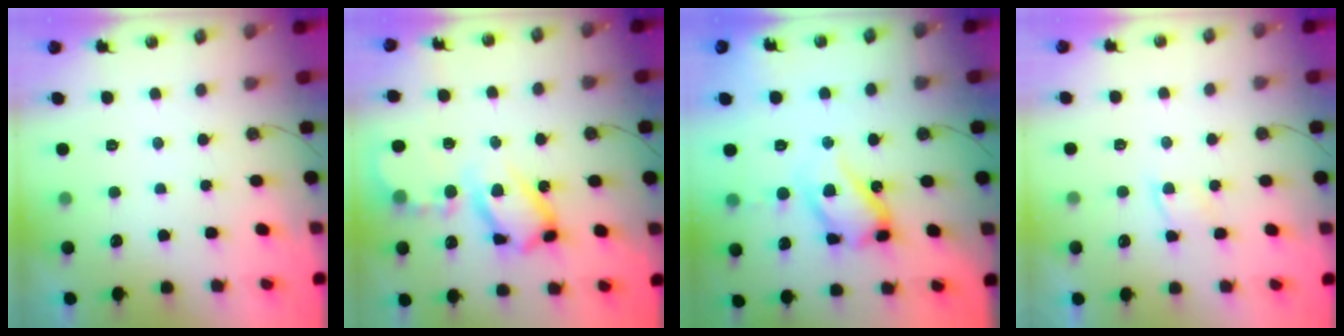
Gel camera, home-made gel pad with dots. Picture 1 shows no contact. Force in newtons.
{"total": 14.4, "press": 14.4, "slide": 0.4}
{"total": 16.3, "press": 16.2, "slide": 1.4}
{"total": 4.6, "press": 4.6, "slide": 0.5}